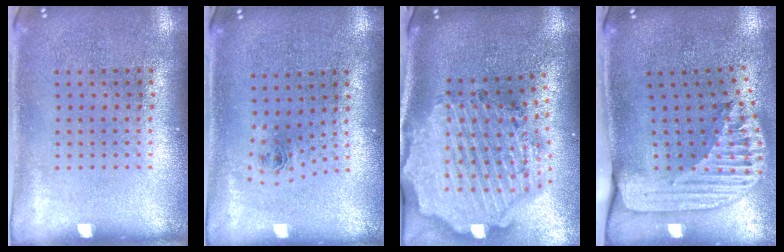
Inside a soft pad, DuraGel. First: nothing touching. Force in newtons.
{"total": 0.9, "press": 0.4, "slide": 0.8}
{"total": 3.5, "press": 3.0, "slide": 1.8}
{"total": 2.5, "press": 1.8, "slide": 1.8}